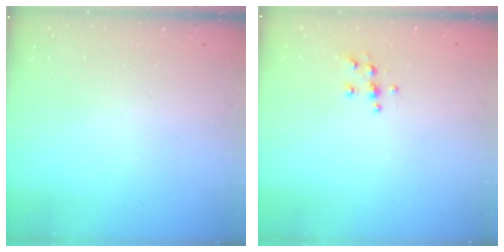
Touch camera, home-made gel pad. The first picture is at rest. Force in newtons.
{"total": 5.6, "press": 5.6, "slide": 0.6}